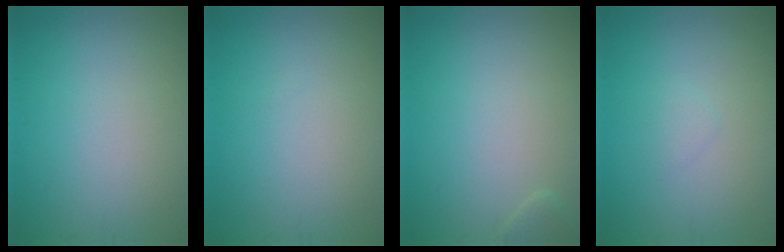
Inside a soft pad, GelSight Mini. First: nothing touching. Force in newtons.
{"total": 0.0}
{"total": 0.8, "press": 0.8, "slide": 0.1}
{"total": 0.6, "press": 0.6, "slide": 0.0}